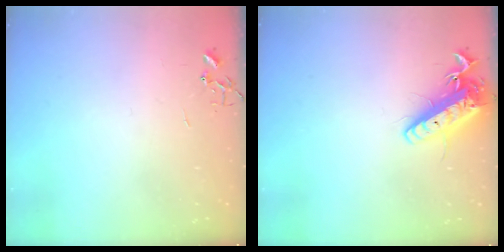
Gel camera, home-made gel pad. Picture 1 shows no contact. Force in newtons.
{"total": 15.2, "press": 14.9, "slide": 2.9}